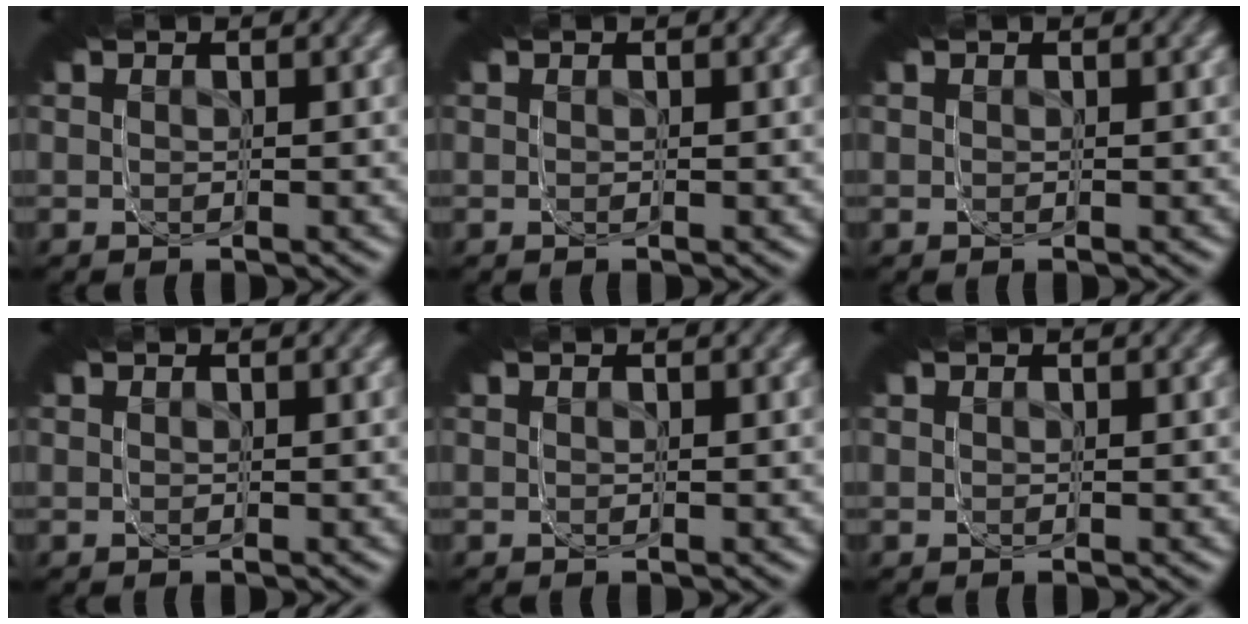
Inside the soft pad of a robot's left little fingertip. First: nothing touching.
{"total": 0.0}
{"total": 0.0}
{"total": 0.0}
{"total": 0.0}
{"total": 0.0}